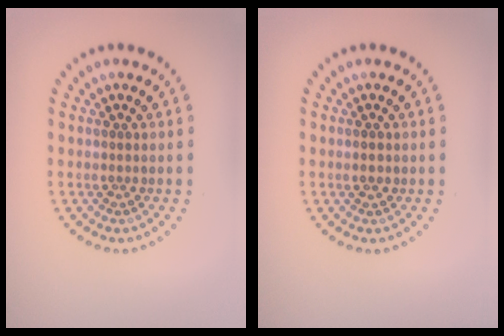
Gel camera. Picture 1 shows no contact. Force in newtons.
{"total": 1.1, "press": 1.1, "slide": 0.2}